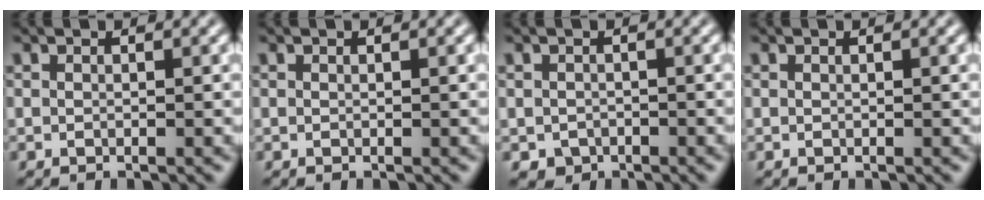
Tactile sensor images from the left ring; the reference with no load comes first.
{"total": 0.0}
{"total": 1.3, "force": [-0.6, 1.1, 0.3], "torque": [-0.001, -0.006, -0.011]}
{"total": 0.0}